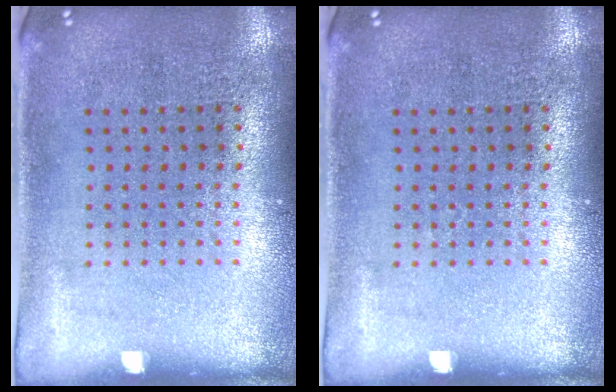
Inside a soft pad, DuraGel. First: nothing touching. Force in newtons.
{"total": 0.0}